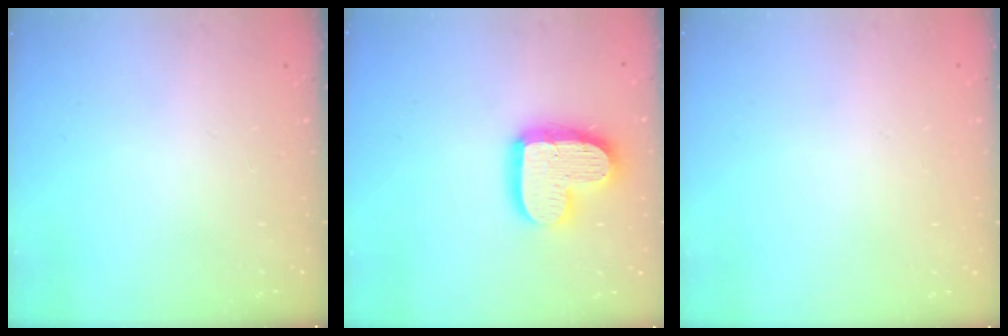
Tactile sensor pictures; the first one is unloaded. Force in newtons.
{"total": 17.1, "press": 17.0, "slide": 1.5}
{"total": 0.0}